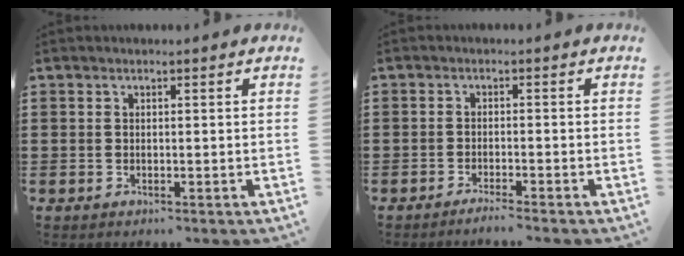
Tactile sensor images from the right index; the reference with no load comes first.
{"total": 1.7, "force": [-1.6, -0.3, 0.6], "torque": [-0.009, 0.001, -0.031]}